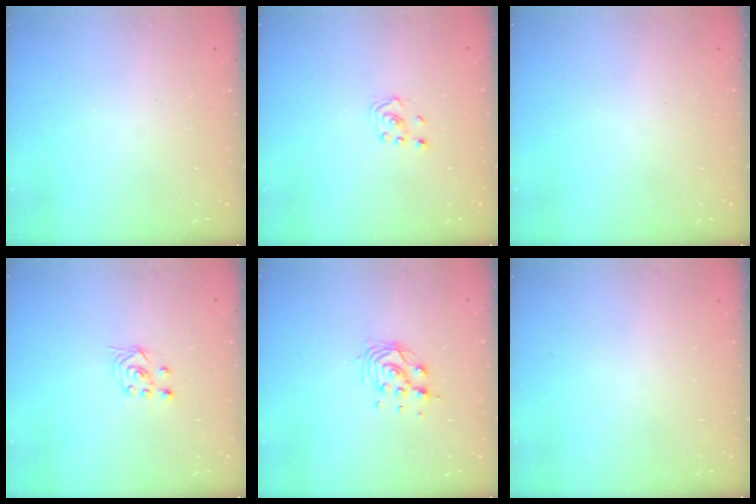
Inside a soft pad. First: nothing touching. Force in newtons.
{"total": 1.9, "press": 1.8, "slide": 0.6}
{"total": 0.0}
{"total": 2.9, "press": 2.5, "slide": 1.4}
{"total": 9.3, "press": 9.2, "slide": 1.3}
{"total": 0.0}